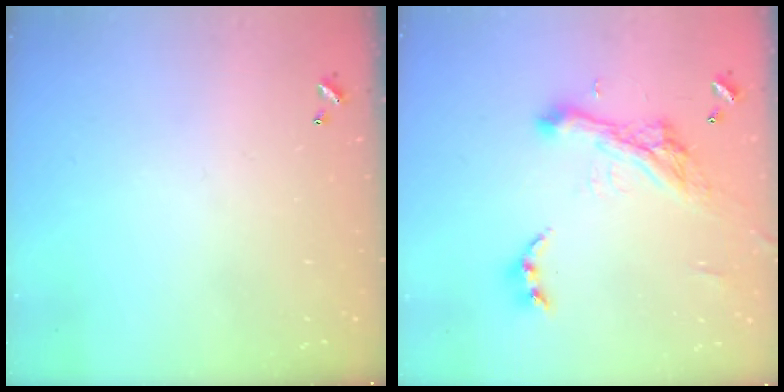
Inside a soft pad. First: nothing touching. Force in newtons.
{"total": 7.5, "press": 7.3, "slide": 1.7}